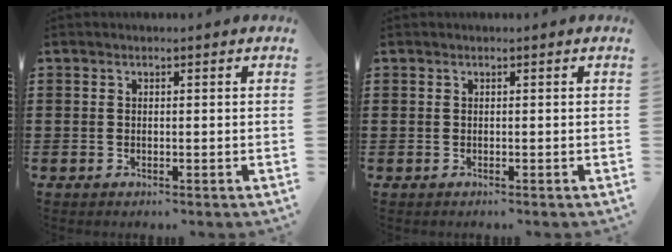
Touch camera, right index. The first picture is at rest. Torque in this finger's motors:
{"motor_torque": [-1.59, 0.55, -1.05, -0.21]}